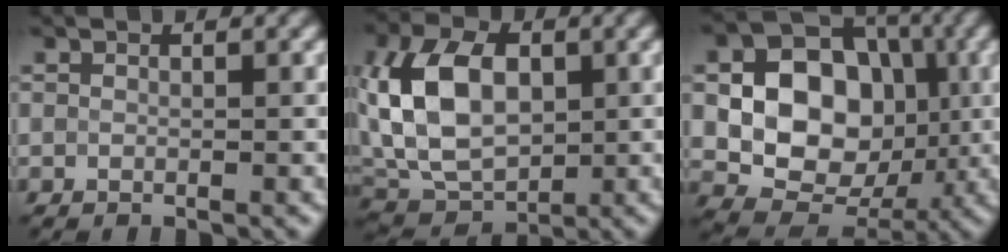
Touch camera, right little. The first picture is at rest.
{"total": 9.2, "force": [1.2, 6.0, 6.8], "torque": [-0.145, 0.016, 0.011]}
{"total": 12.8, "force": [0.4, 10.0, 8.1], "torque": [-0.122, 0.021, -0.007]}